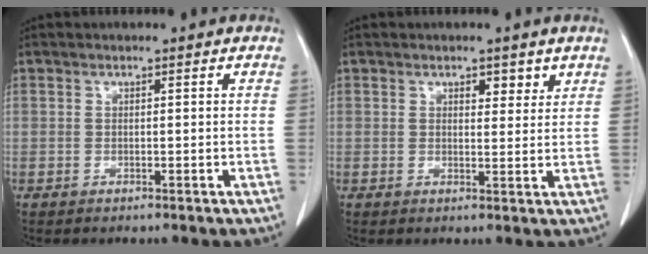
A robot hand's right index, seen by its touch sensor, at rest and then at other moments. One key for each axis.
{"total": 2.6, "fx": 1.8, "fy": 1.3, "fz": 1.5, "tx": -0.017, "ty": -0.004, "tz": 0.027}